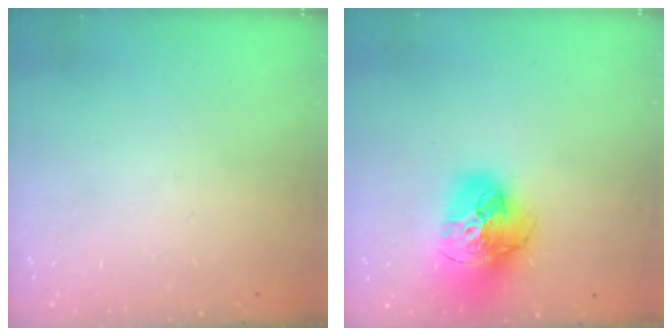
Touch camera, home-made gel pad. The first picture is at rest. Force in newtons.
{"total": 21.0, "press": 20.9, "slide": 2.1}